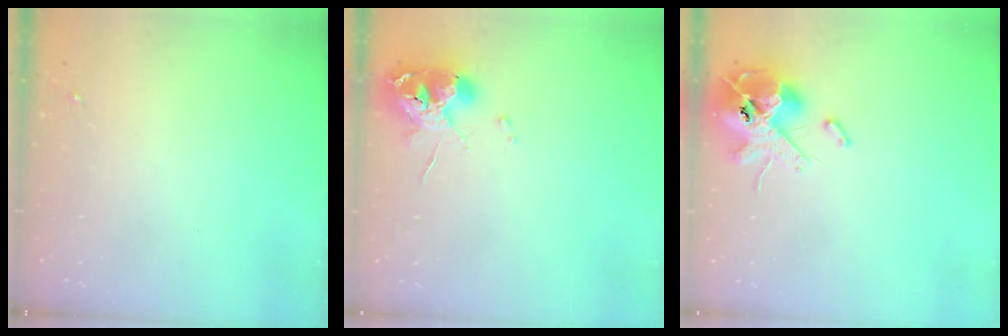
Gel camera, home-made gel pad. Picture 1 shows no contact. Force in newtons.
{"total": 10.3, "press": 10.3, "slide": 1.3}
{"total": 13.9, "press": 13.7, "slide": 2.3}